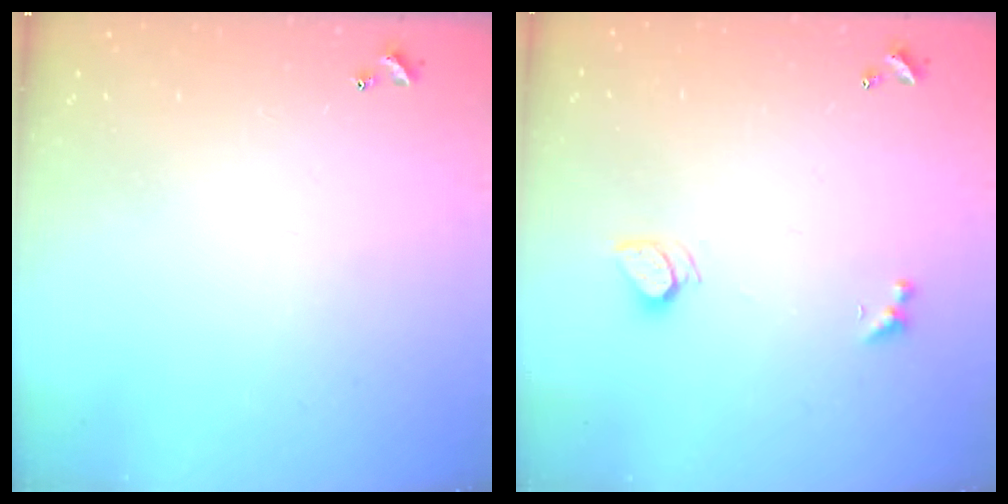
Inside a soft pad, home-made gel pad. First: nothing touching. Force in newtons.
{"total": 2.1, "press": 2.1, "slide": 0.3}